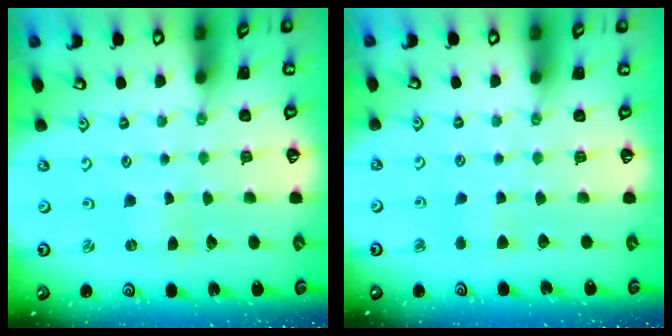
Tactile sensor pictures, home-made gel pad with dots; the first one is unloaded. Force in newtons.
{"total": 3.8, "press": 3.7, "slide": 0.7}